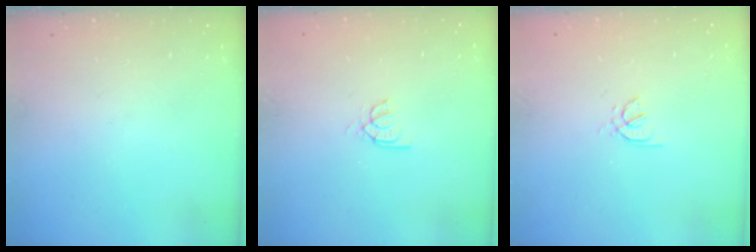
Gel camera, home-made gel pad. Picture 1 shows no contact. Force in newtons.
{"total": 2.9, "press": 2.9, "slide": 0.3}
{"total": 1.2, "press": 1.2, "slide": 0.4}